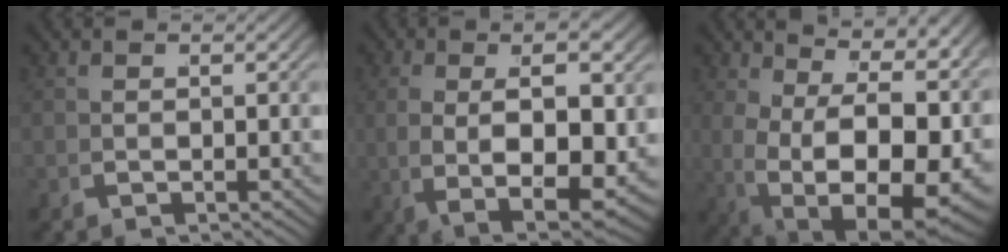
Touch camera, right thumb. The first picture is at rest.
{"total": 10.1, "force": [-0.7, 4.9, 8.9], "torque": [-0.167, -0.029, 0.013]}
{"total": 15.5, "force": [0.5, 9.5, 12.2], "torque": [-0.225, -0.061, 0.049]}